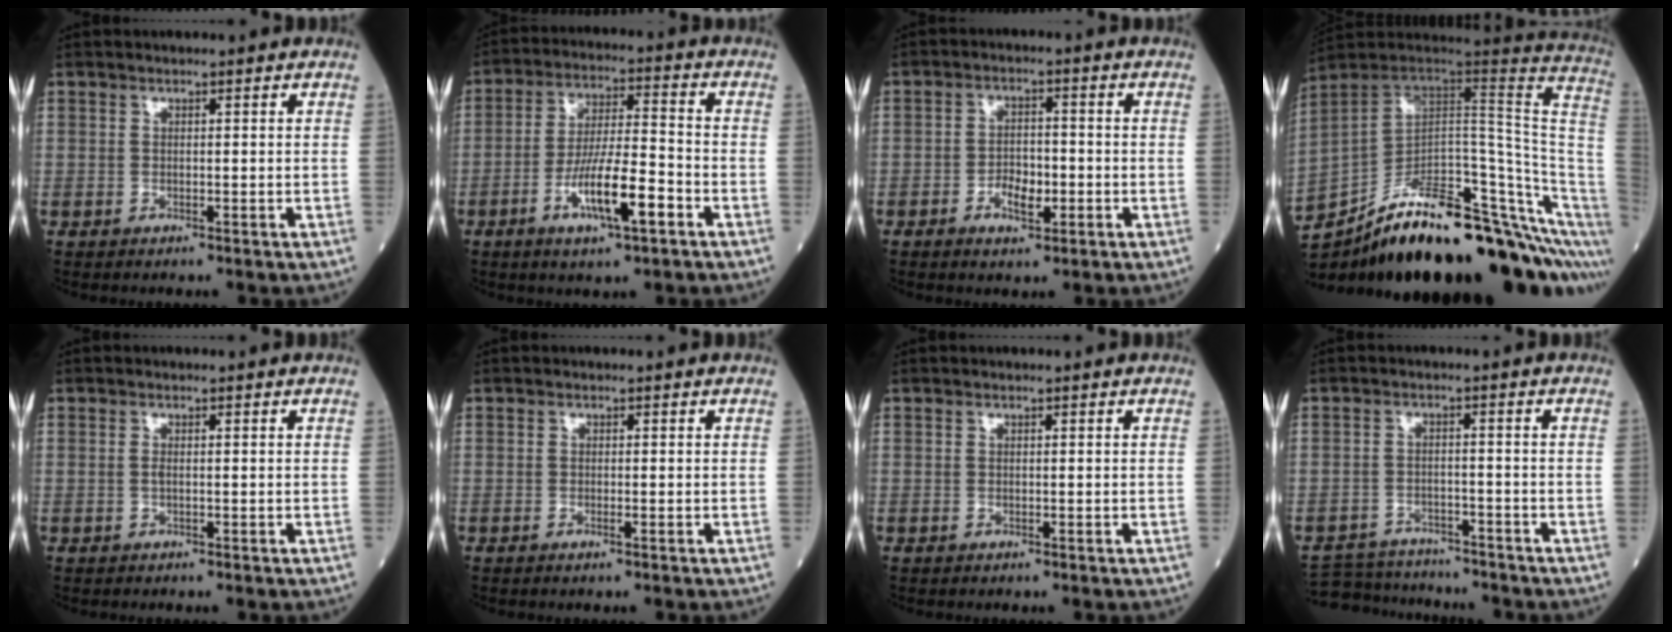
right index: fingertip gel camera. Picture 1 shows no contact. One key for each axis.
{"total": 10.5, "fx": -4.6, "fy": 1.6, "fz": 9.4, "tx": -0.170, "ty": -0.003, "tz": -0.081}
{"total": 4.6, "fx": -1.8, "fy": 2.2, "fz": 3.6, "tx": -0.059, "ty": 0.004, "tz": -0.030}
{"total": 31.3, "fx": -19.9, "fy": 7.3, "fz": 23.0, "tx": -0.289, "ty": 0.000, "tz": -0.302}
{"total": 0.6, "fx": 0.0, "fy": 0.1, "fz": 0.6, "tx": -0.015, "ty": -0.001, "tz": -0.002}
{"total": 0.6, "fx": -0.4, "fy": -0.1, "fz": 0.5, "tx": -0.007, "ty": -0.001, "tz": -0.007}
{"total": 0.0}
{"total": 8.9, "fx": -8.4, "fy": 2.7, "fz": 1.1, "tx": -0.016, "ty": 0.008, "tz": -0.126}